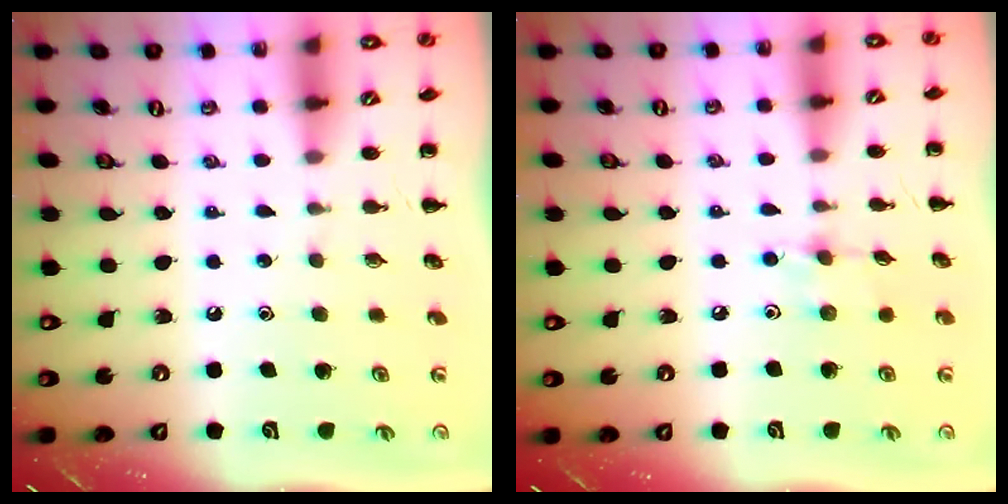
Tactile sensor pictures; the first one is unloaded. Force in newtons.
{"total": 4.7, "press": 4.6, "slide": 1.2}